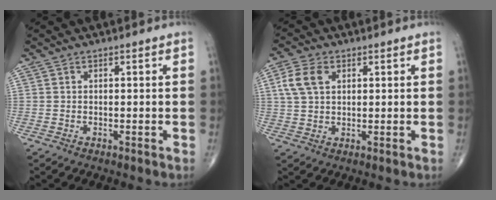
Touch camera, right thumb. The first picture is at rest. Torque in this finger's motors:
{"motor_torque": [-0.14, 0.21, 0.45, 0.10, 0.13]}